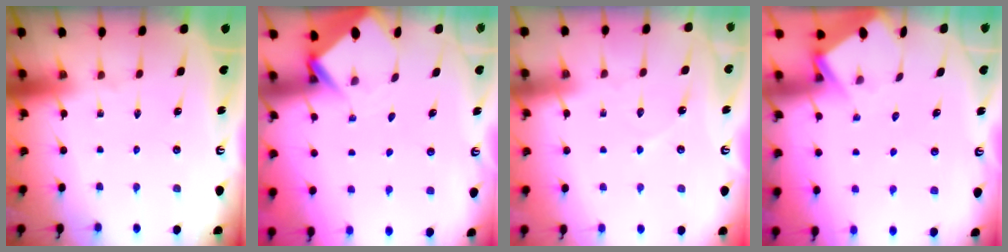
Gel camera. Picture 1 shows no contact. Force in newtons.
{"total": 3.6, "press": 3.6, "slide": 0.2}
{"total": 3.0, "press": 3.0, "slide": 0.3}
{"total": 3.9, "press": 3.9, "slide": 0.4}